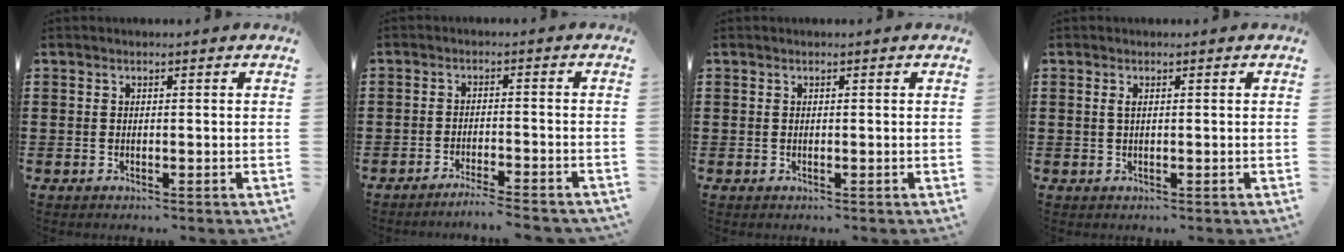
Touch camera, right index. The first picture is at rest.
{"total": 3.0, "force": [-2.9, -0.3, 0.8], "torque": [-0.016, 0.000, -0.060]}
{"total": 0.0}
{"total": 0.9, "force": [0.2, 0.2, 0.8], "torque": [-0.017, 0.002, 0.003]}